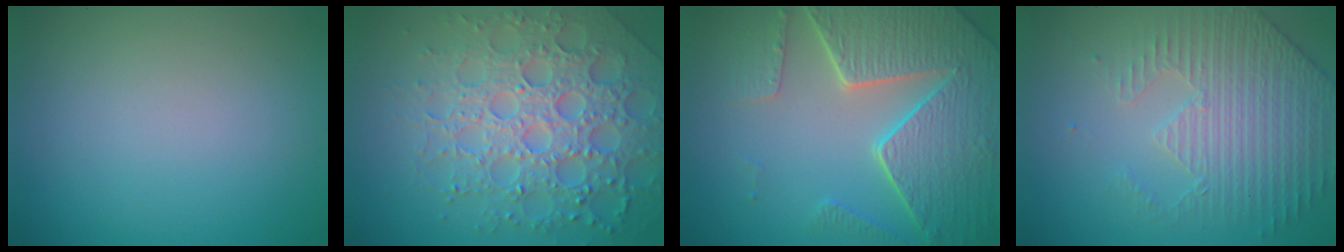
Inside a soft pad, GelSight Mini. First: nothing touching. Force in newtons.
{"total": 7.1, "press": 6.9, "slide": 1.7}
{"total": 8.2, "press": 5.9, "slide": 5.7}
{"total": 4.4, "press": 3.6, "slide": 2.5}